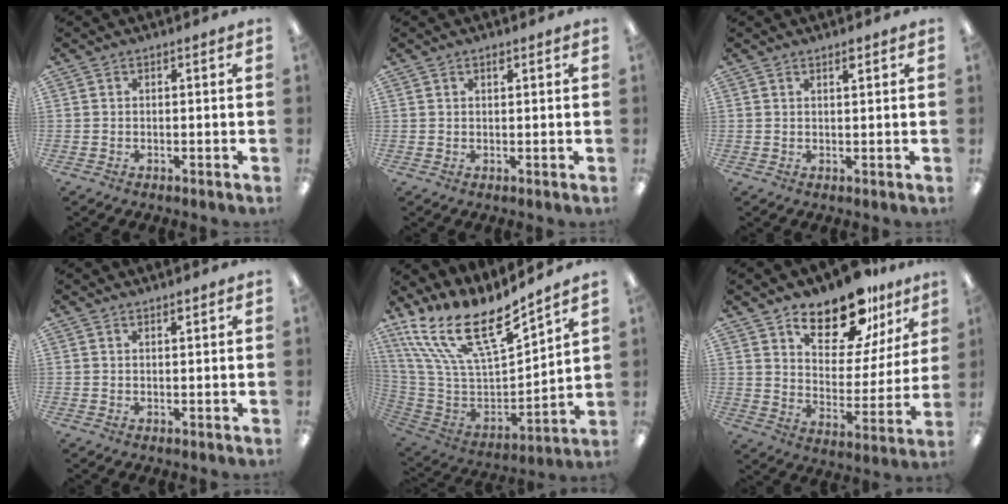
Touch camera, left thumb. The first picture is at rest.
{"total": 1.2, "force": [0.9, 0.5, 0.7], "torque": [-0.007, -0.003, 0.015]}
{"total": 1.8, "force": [1.4, 0.3, 1.1], "torque": [-0.016, -0.002, 0.023]}
{"total": 1.3, "force": [1.1, 0.2, 0.6], "torque": [-0.015, -0.001, 0.020]}
{"total": 20.0, "force": [13.8, 7.0, 12.6], "torque": [-0.240, -0.100, 0.246]}
{"total": 17.3, "force": [13.1, 7.0, 8.8], "torque": [-0.139, -0.082, 0.222]}